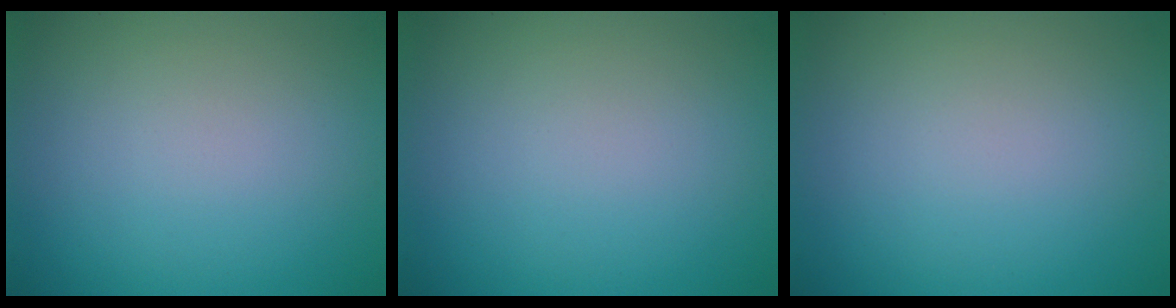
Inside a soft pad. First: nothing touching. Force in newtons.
{"total": 0.0}
{"total": 0.0}